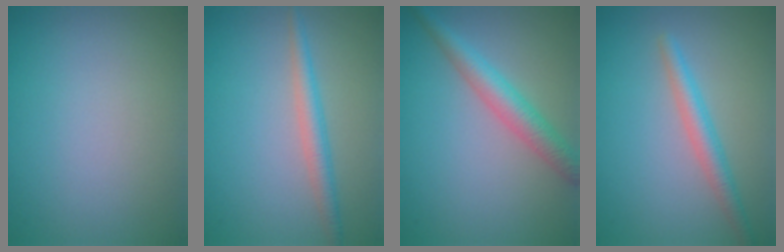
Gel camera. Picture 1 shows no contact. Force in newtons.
{"total": 2.3, "press": 2.3, "slide": 0.1}
{"total": 3.5, "press": 3.5, "slide": 0.0}
{"total": 2.5, "press": 2.5, "slide": 0.1}